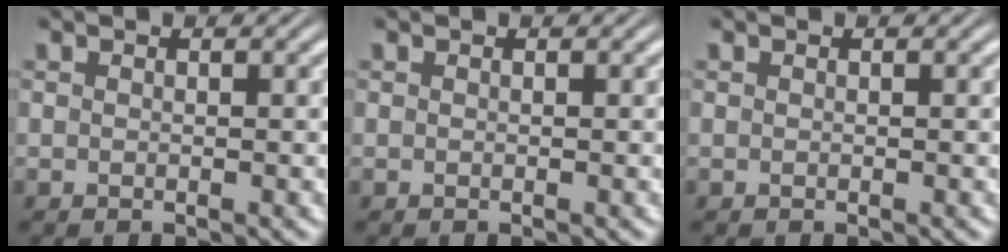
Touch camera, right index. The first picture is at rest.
{"total": 0.0}
{"total": 0.0}